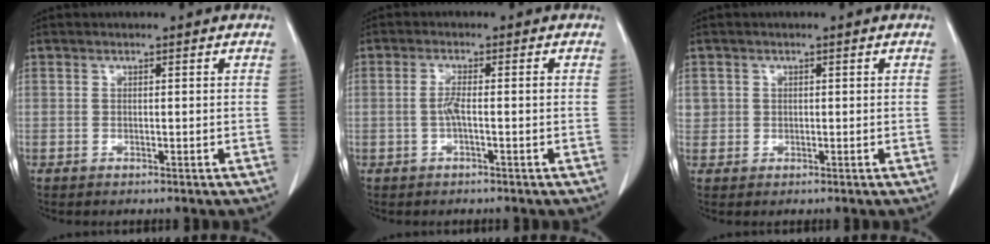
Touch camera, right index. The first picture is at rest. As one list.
[{"total": 2.6, "force": [-0.5, 0.1, 2.5], "torque": [-0.049, 0.002, -0.011]}, {"total": 2.0, "force": [0.4, 1.9, 0.3], "torque": [0.004, 0.005, 0.008]}]